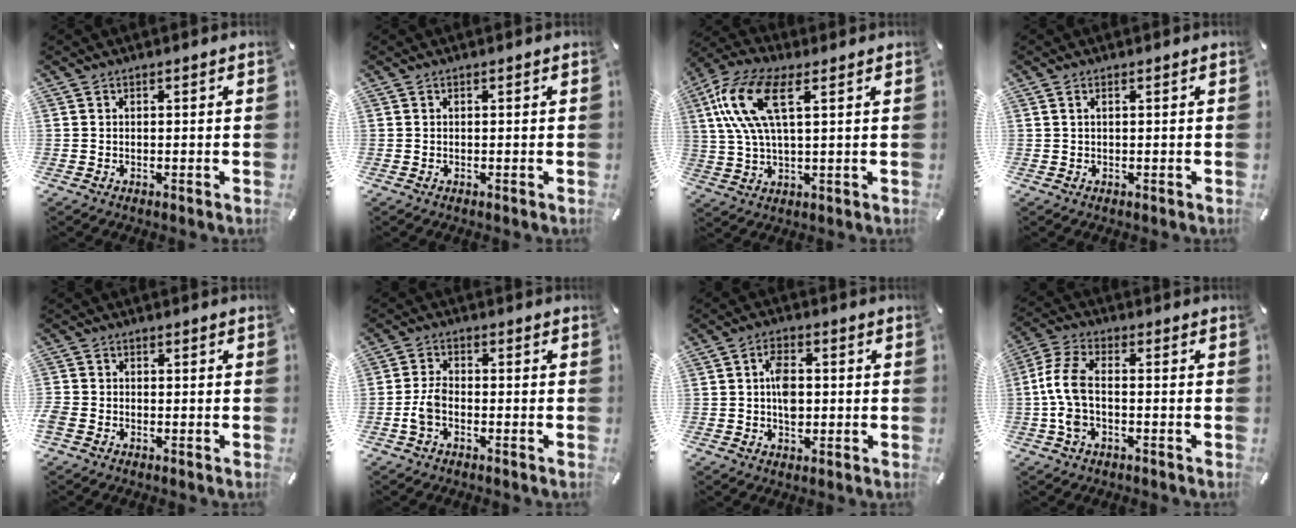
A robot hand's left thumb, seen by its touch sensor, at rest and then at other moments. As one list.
[{"total": 0.0}, {"total": 13.5, "force": [5.5, 5.2, 11.2], "torque": [-0.256, -0.005, 0.097]}, {"total": 0.8, "force": [0.3, 0.1, 0.7], "torque": [-0.015, 0.000, 0.004]}, {"total": 2.1, "force": [-1.3, 1.5, 0.7], "torque": [-0.016, 0.005, -0.028]}, {"total": 4.6, "force": [-1.8, 2.7, 3.3], "torque": [-0.075, 0.005, -0.037]}, {"total": 5.9, "force": [0.0, 3.8, 4.5], "torque": [-0.077, 0.001, -0.004]}, {"total": 8.1, "force": [-1.3, 4.2, 6.7], "torque": [-0.145, 0.005, -0.024]}]